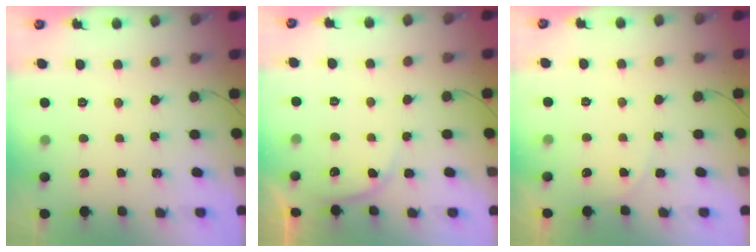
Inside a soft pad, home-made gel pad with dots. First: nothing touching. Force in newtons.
{"total": 5.4, "press": 5.3, "slide": 0.6}
{"total": 4.3, "press": 4.3, "slide": 0.1}